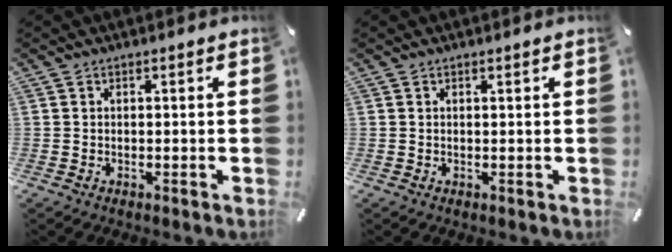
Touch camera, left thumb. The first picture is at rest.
{"total": 0.0}